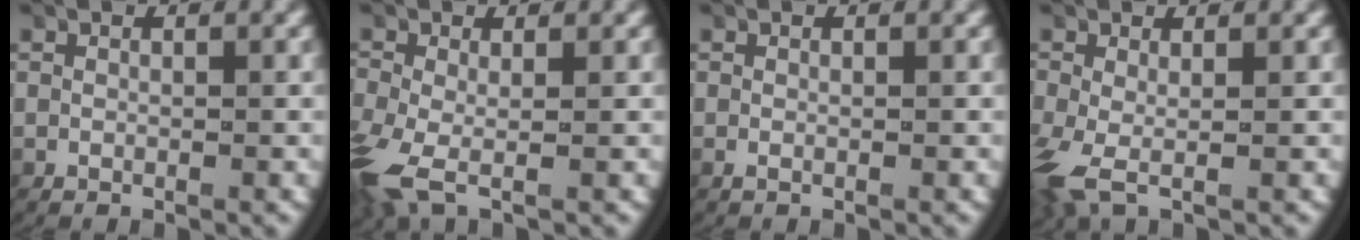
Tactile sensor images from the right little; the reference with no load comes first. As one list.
[{"total": 3.1, "force": [-1.2, 1.9, 2.2], "torque": [-0.084, -0.027, -0.011]}, {"total": 0.0}, {"total": 2.3, "force": [-0.7, 1.3, 1.8], "torque": [-0.070, -0.020, -0.004]}]